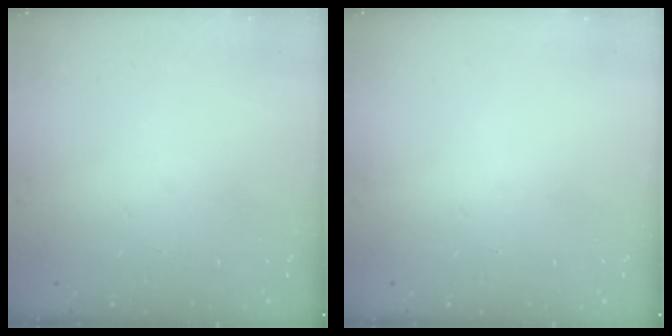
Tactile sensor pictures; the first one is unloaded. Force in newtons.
{"total": 0.0}